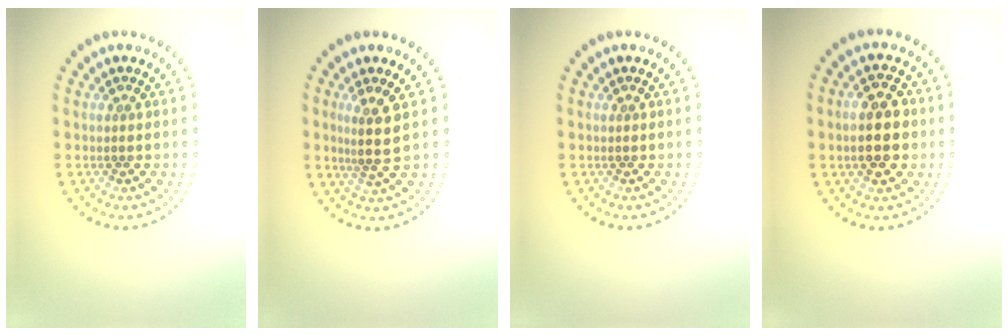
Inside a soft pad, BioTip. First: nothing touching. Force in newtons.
{"total": 2.6, "press": 2.0, "slide": 1.7}
{"total": 0.0}
{"total": 4.3, "press": 4.3, "slide": 0.3}